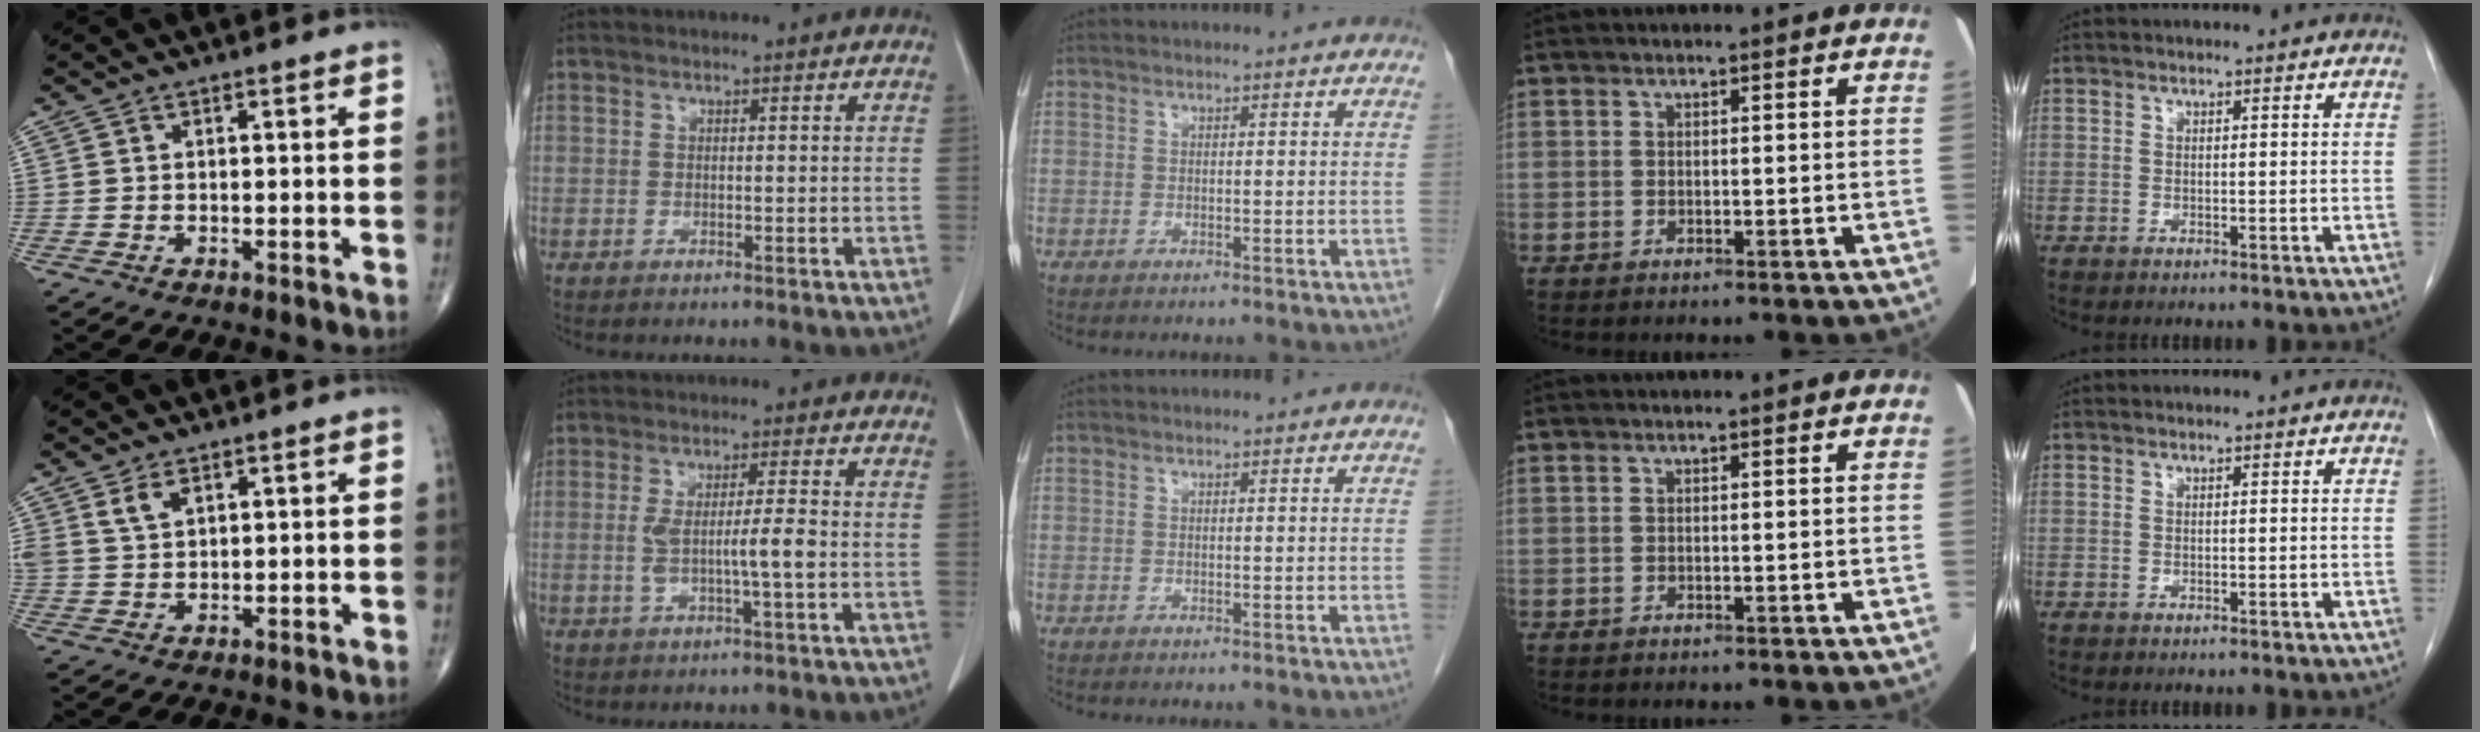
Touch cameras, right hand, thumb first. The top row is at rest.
{"thumb": {"total": 3.5, "force": [2.1, 1.9, 2.1], "torque": [-0.037, -0.008, 0.048]}, "index": {"total": 5.2, "force": [-0.7, 0.0, 5.2], "torque": [-0.095, 0.002, -0.007]}}